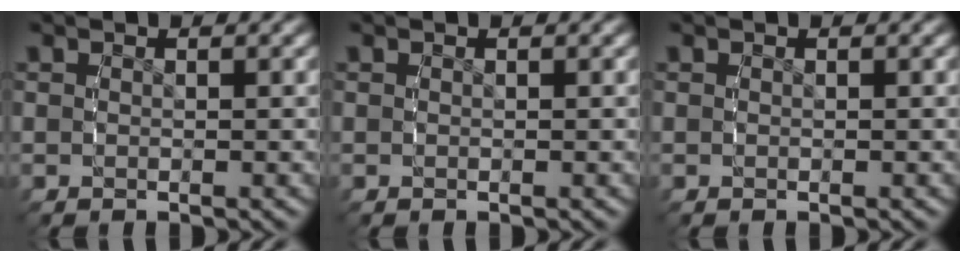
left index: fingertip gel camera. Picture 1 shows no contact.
{"total": 0.0}
{"total": 0.0}